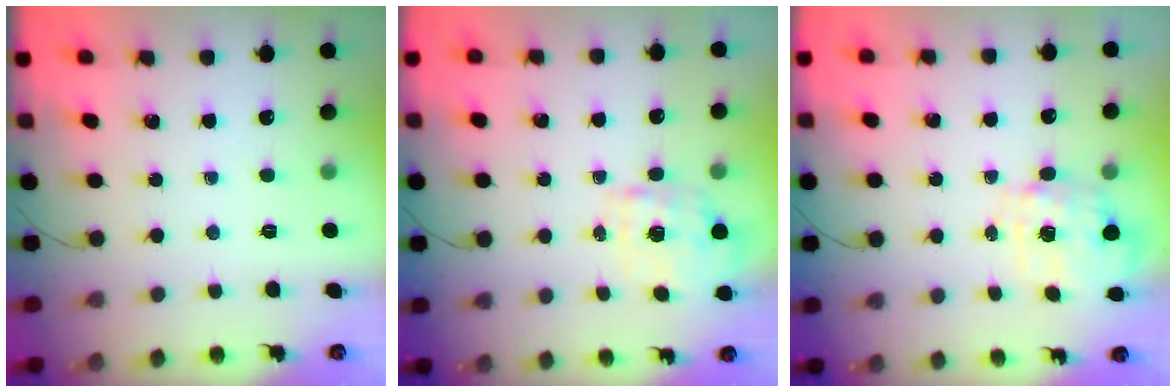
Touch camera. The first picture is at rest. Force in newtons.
{"total": 1.9, "press": 1.8, "slide": 0.6}
{"total": 2.8, "press": 2.6, "slide": 0.9}